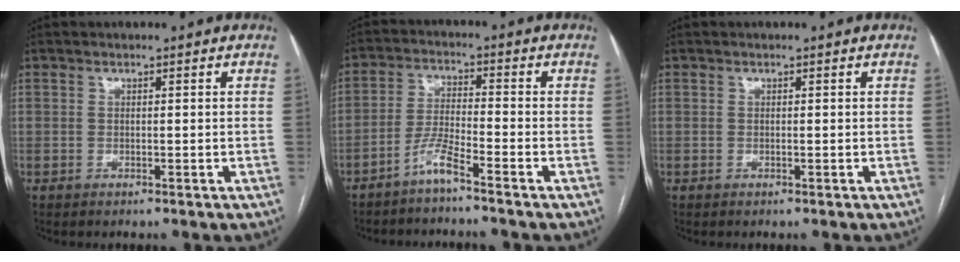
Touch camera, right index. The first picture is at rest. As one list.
[{"total": 4.5, "force": [-3.5, -0.4, 2.8], "torque": [-0.063, -0.005, -0.076]}, {"total": 0.0}]